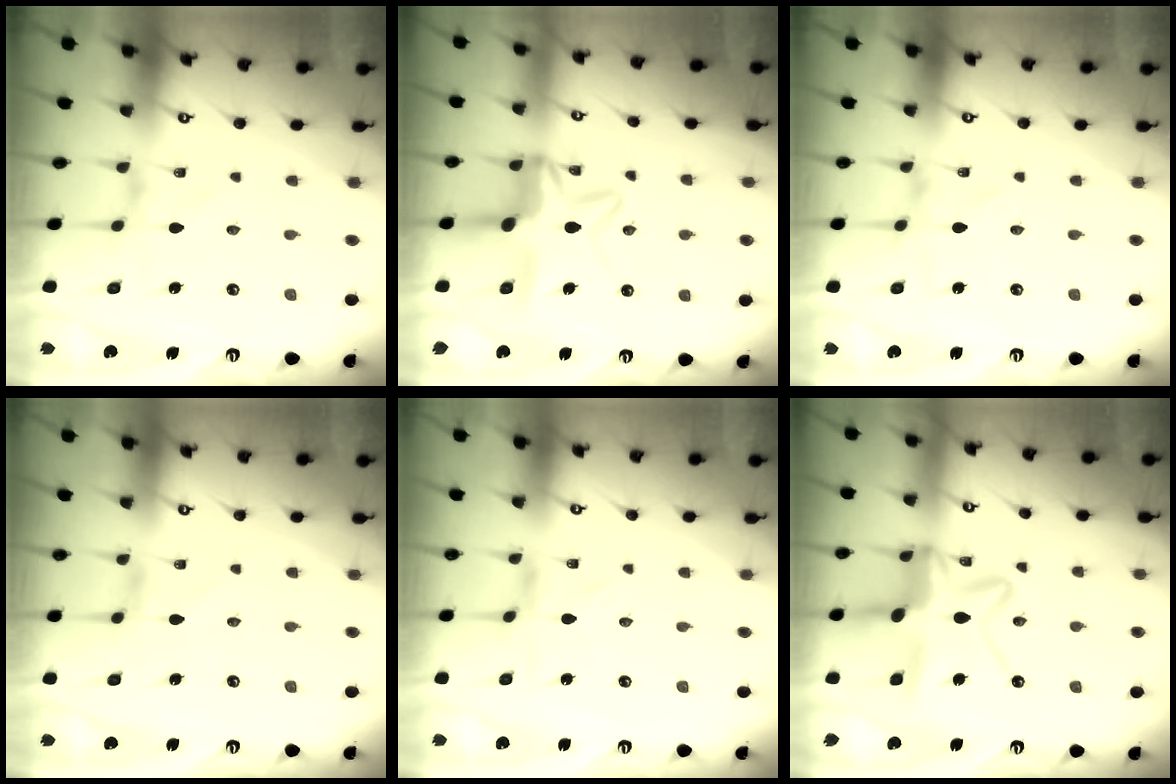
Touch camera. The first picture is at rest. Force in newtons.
{"total": 11.5, "press": 11.4, "slide": 1.2}
{"total": 0.0}
{"total": 0.6, "press": 0.6, "slide": 0.2}
{"total": 0.8, "press": 0.8, "slide": 0.2}
{"total": 16.2, "press": 16.2, "slide": 1.5}